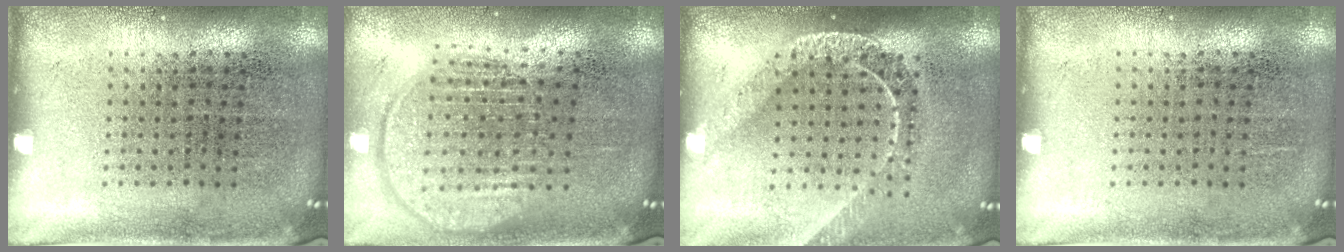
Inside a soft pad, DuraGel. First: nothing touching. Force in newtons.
{"total": 1.9, "press": 1.6, "slide": 0.9}
{"total": 1.7, "press": 1.5, "slide": 0.8}
{"total": 0.0}